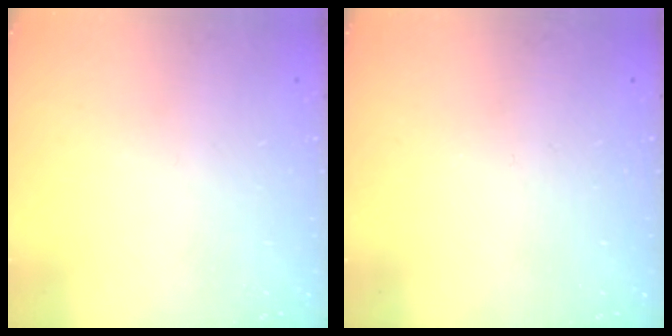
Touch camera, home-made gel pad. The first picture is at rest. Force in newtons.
{"total": 0.0}